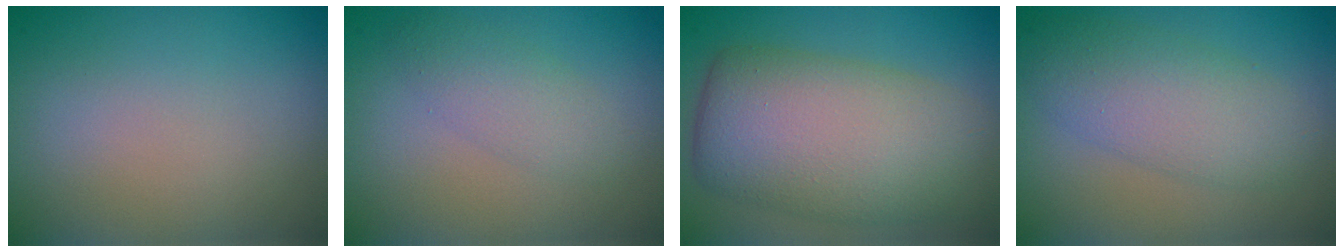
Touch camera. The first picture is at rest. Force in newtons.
{"total": 2.3, "press": 2.3, "slide": 0.2}
{"total": 9.6, "press": 9.6, "slide": 0.6}
{"total": 4.8, "press": 4.8, "slide": 0.0}